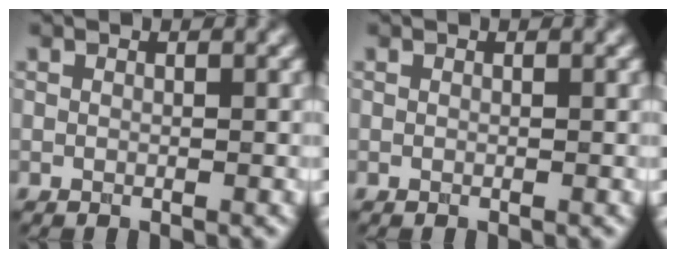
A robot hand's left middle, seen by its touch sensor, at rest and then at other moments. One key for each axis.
{"total": 0.0}